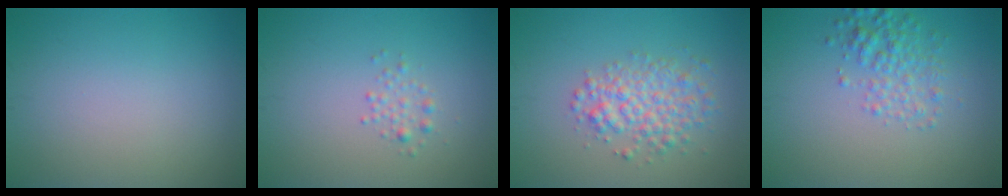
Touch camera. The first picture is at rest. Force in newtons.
{"total": 1.2, "press": 1.2, "slide": 0.0}
{"total": 3.7, "press": 3.7, "slide": 0.1}
{"total": 2.9, "press": 2.9, "slide": 0.0}